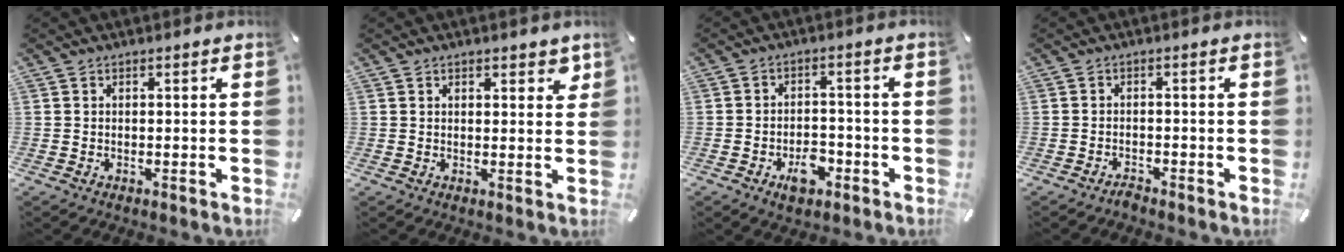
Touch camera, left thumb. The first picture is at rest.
{"total": 2.7, "force": [1.5, 1.5, 1.7], "torque": [-0.020, -0.002, 0.023]}
{"total": 6.9, "force": [-3.4, 4.3, 4.3], "torque": [-0.068, 0.017, -0.060]}
{"total": 1.8, "force": [-1.8, 0.3, 0.3], "torque": [-0.008, 0.006, -0.035]}